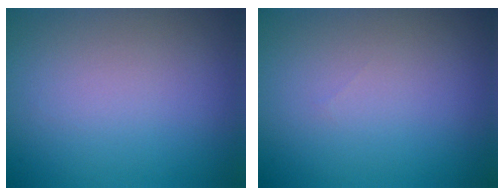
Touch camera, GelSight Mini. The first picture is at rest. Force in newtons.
{"total": 0.0}